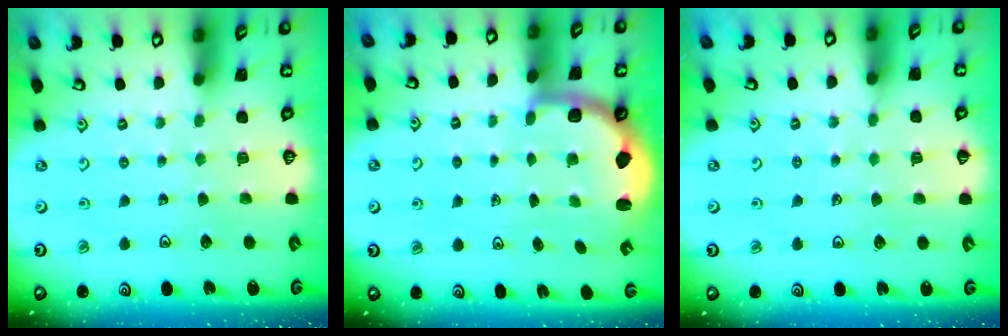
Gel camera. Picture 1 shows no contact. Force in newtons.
{"total": 2.2, "press": 1.7, "slide": 1.4}
{"total": 2.1, "press": 2.0, "slide": 0.3}